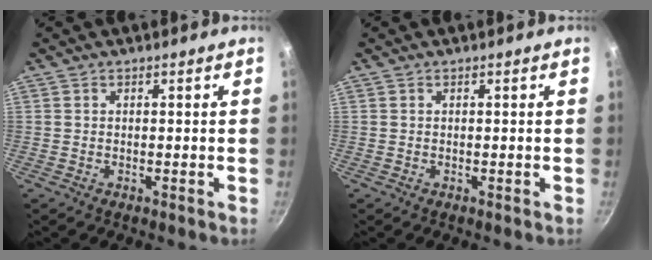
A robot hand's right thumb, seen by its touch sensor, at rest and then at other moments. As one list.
[{"total": 0.0}]